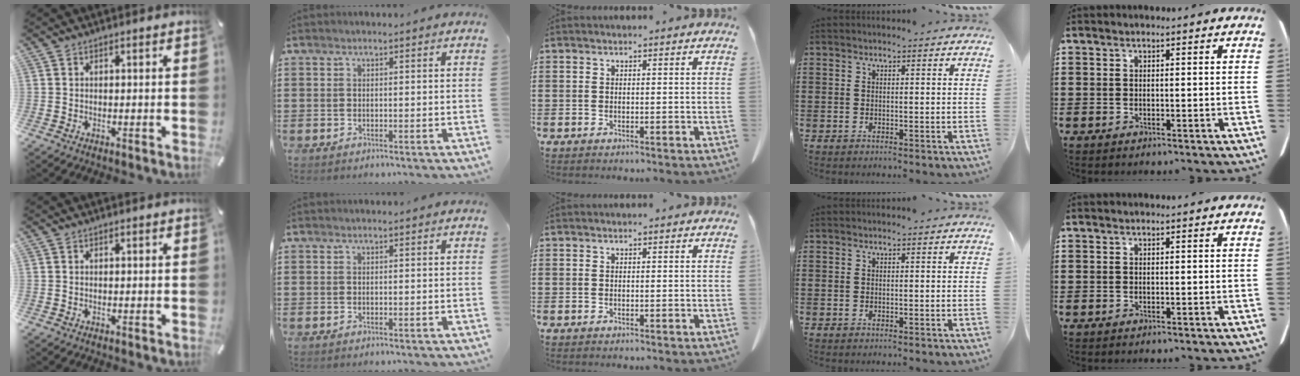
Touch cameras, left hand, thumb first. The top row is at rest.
{}